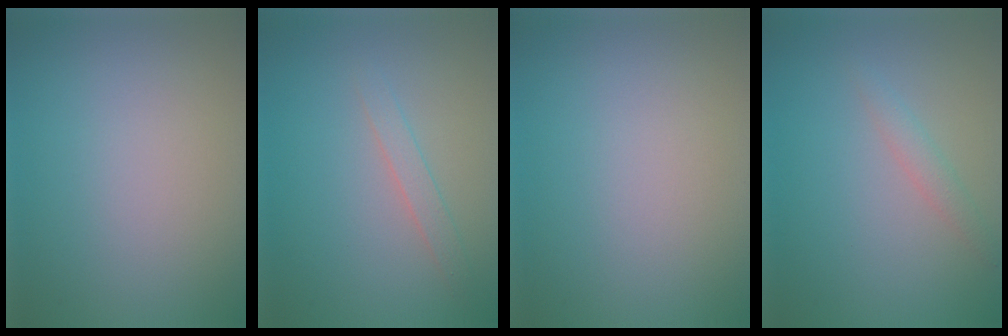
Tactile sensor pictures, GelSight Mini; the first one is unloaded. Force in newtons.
{"total": 1.4, "press": 1.3, "slide": 0.1}
{"total": 0.0}
{"total": 1.3, "press": 1.3, "slide": 0.1}